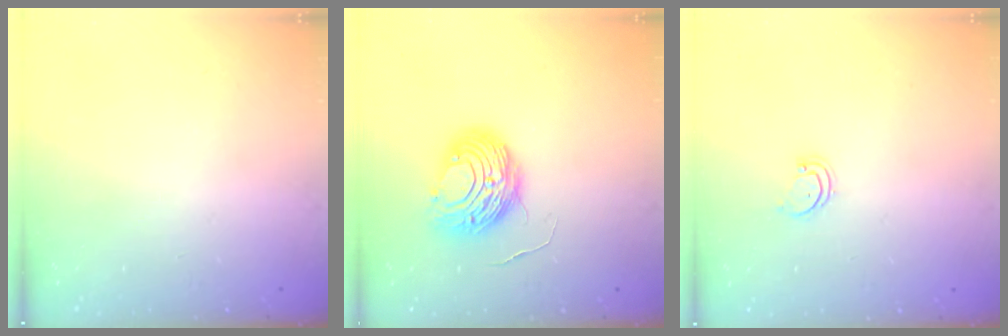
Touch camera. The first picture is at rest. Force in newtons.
{"total": 9.7, "press": 9.7, "slide": 0.6}
{"total": 1.9, "press": 1.9, "slide": 0.2}